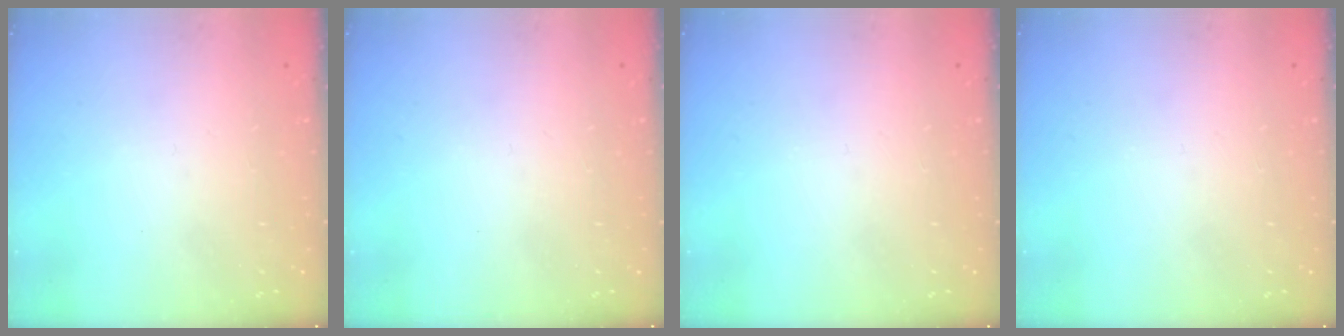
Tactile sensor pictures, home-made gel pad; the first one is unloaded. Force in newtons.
{"total": 0.0}
{"total": 0.0}
{"total": 0.0}